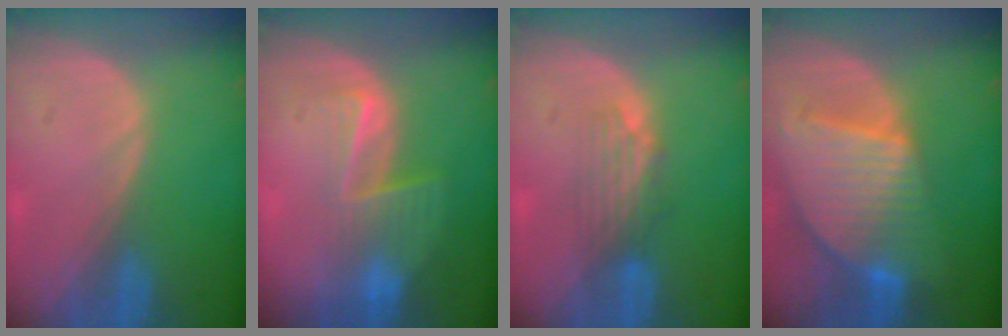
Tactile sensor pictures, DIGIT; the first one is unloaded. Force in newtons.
{"total": 6.5, "press": 5.5, "slide": 3.5}
{"total": 3.4, "press": 3.3, "slide": 0.9}
{"total": 9.6, "press": 8.4, "slide": 4.8}